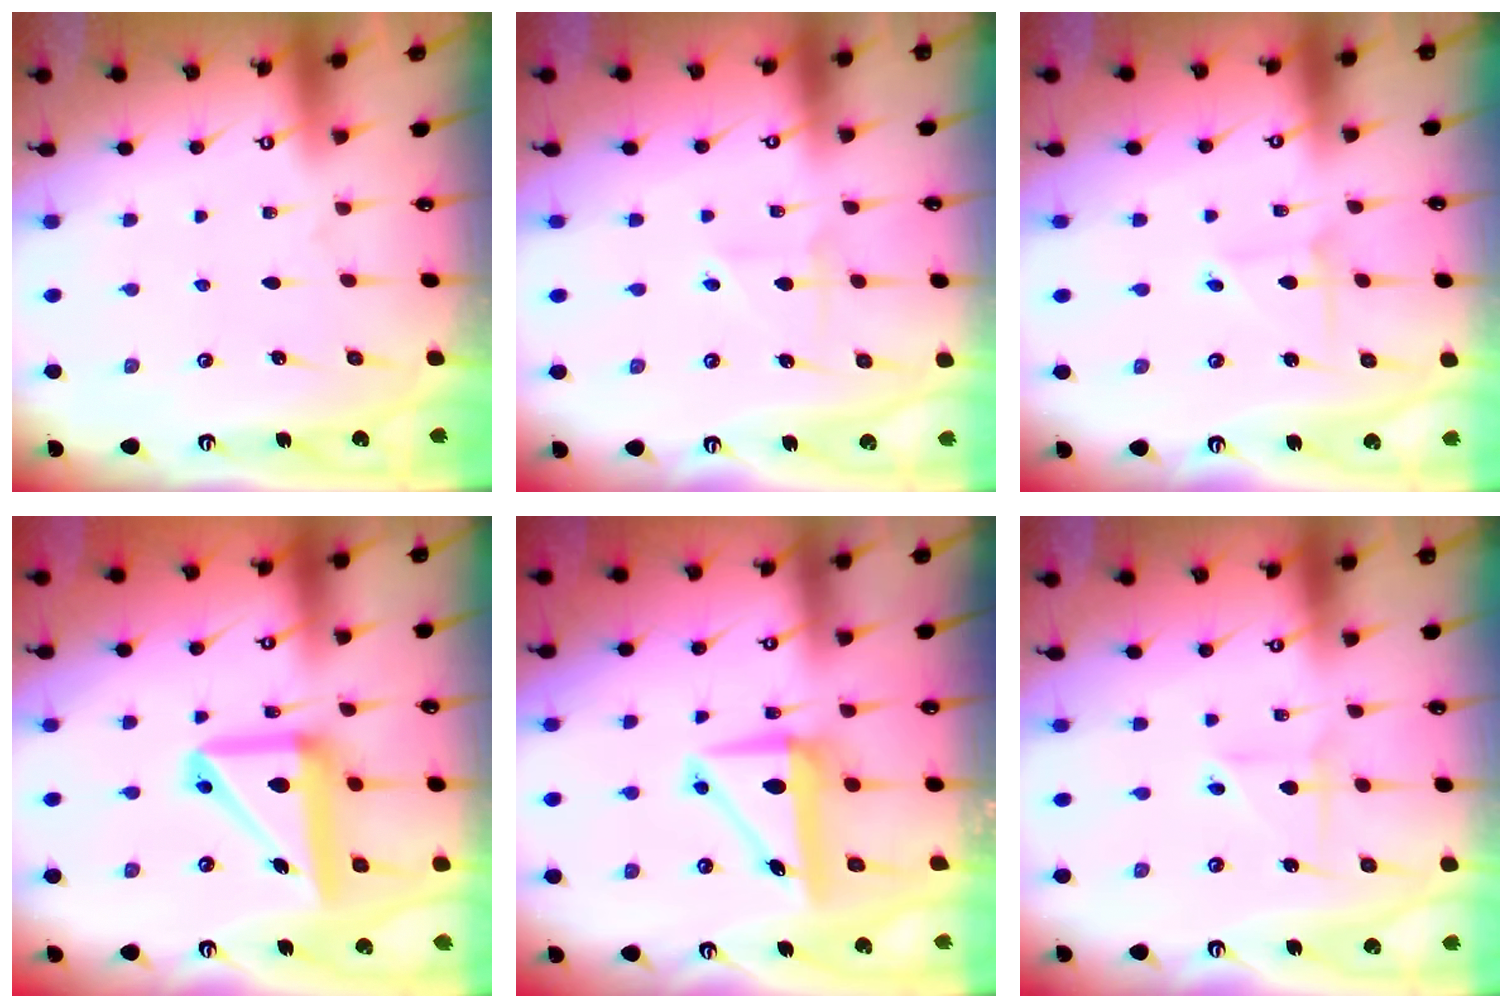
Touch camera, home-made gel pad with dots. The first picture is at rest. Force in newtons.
{"total": 3.4, "press": 3.3, "slide": 0.4}
{"total": 2.0, "press": 2.0, "slide": 0.3}
{"total": 15.4, "press": 15.2, "slide": 2.4}
{"total": 7.5, "press": 7.3, "slide": 1.8}
{"total": 2.3, "press": 2.1, "slide": 0.9}